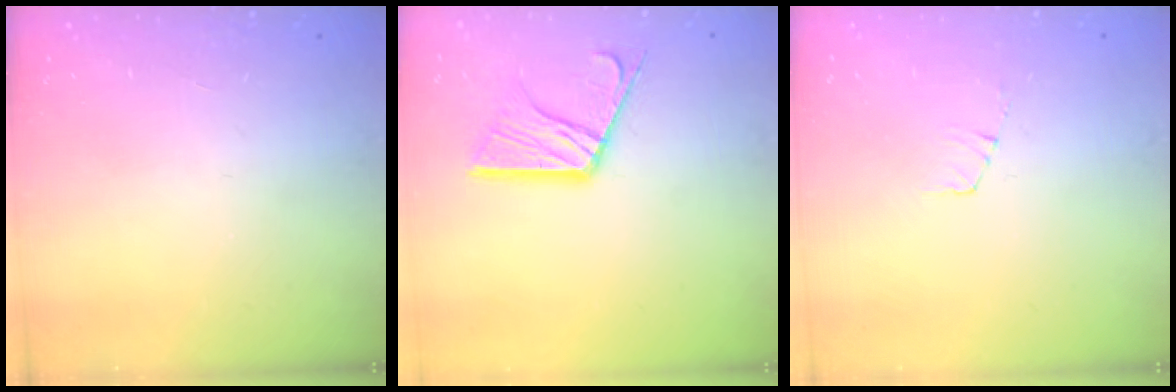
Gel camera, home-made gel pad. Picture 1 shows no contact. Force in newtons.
{"total": 14.0, "press": 13.9, "slide": 1.3}
{"total": 3.2, "press": 3.2, "slide": 0.2}